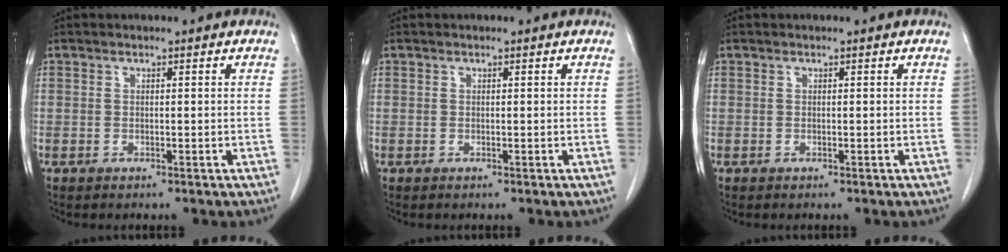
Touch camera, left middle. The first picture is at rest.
{"total": 0.0}
{"total": 0.0}